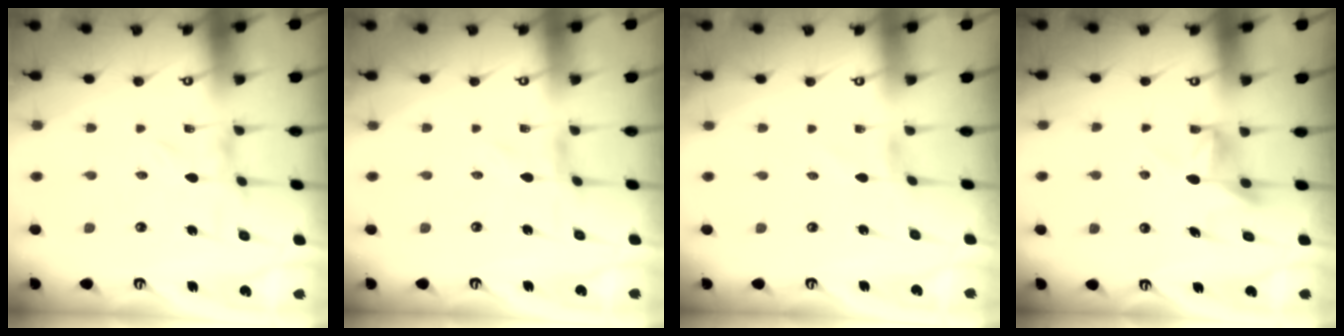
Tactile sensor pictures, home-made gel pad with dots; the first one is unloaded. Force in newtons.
{"total": 0.0}
{"total": 0.9, "press": 0.8, "slide": 0.1}
{"total": 9.6, "press": 9.6, "slide": 0.4}